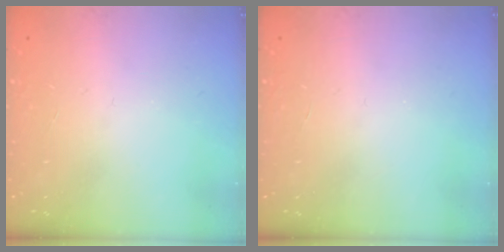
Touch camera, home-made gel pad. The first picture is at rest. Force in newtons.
{"total": 0.0}